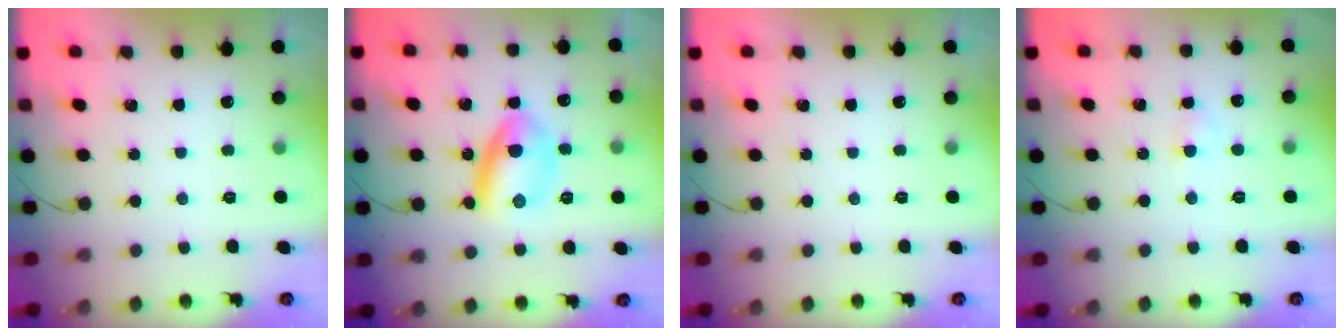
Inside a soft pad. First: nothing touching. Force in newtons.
{"total": 9.4, "press": 9.4, "slide": 0.9}
{"total": 0.0}
{"total": 1.8, "press": 1.5, "slide": 0.9}